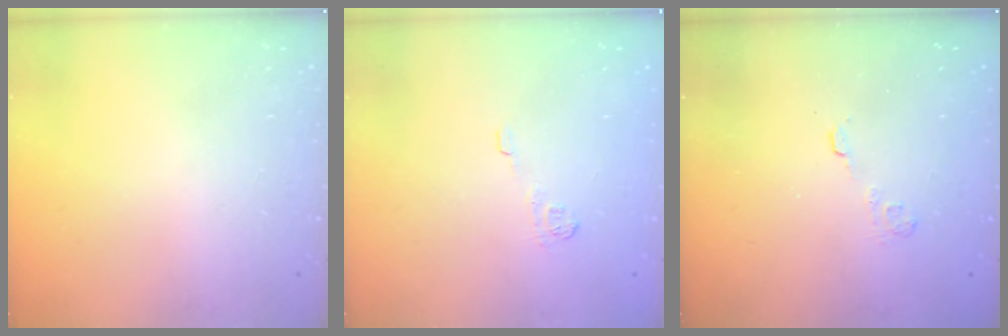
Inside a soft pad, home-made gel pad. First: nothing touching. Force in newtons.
{"total": 7.1, "press": 6.9, "slide": 1.5}
{"total": 2.7, "press": 2.3, "slide": 1.4}